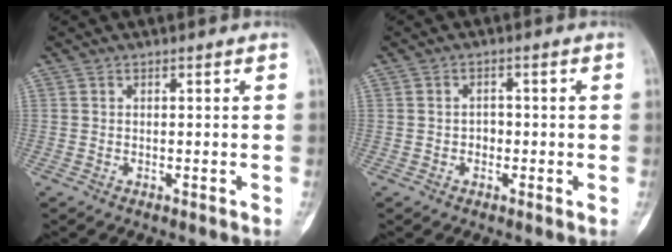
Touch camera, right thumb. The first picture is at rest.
{"total": 2.1, "force": [-0.5, 1.8, 0.9], "torque": [-0.003, 0.009, -0.012]}